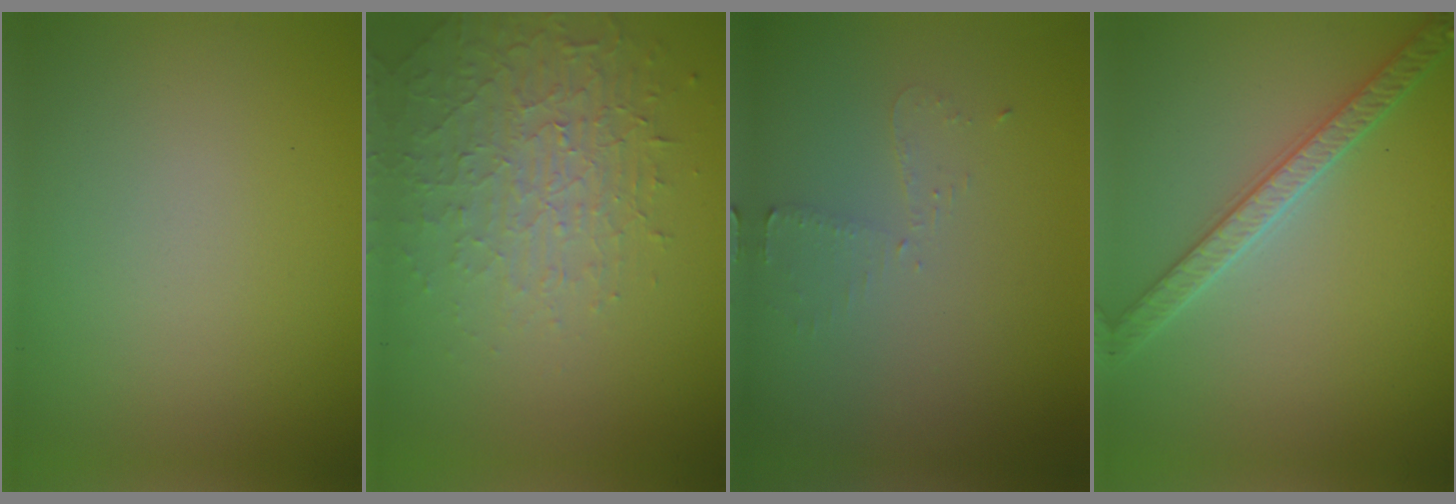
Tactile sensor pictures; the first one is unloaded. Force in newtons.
{"total": 4.5, "press": 3.3, "slide": 3.1}
{"total": 1.6, "press": 1.5, "slide": 0.2}
{"total": 3.6, "press": 3.5, "slide": 0.7}